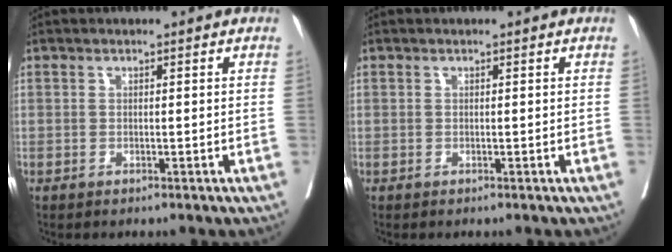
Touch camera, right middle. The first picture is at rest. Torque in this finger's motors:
{"motor_torque": [0.36, -0.36, 0.00, -0.03]}